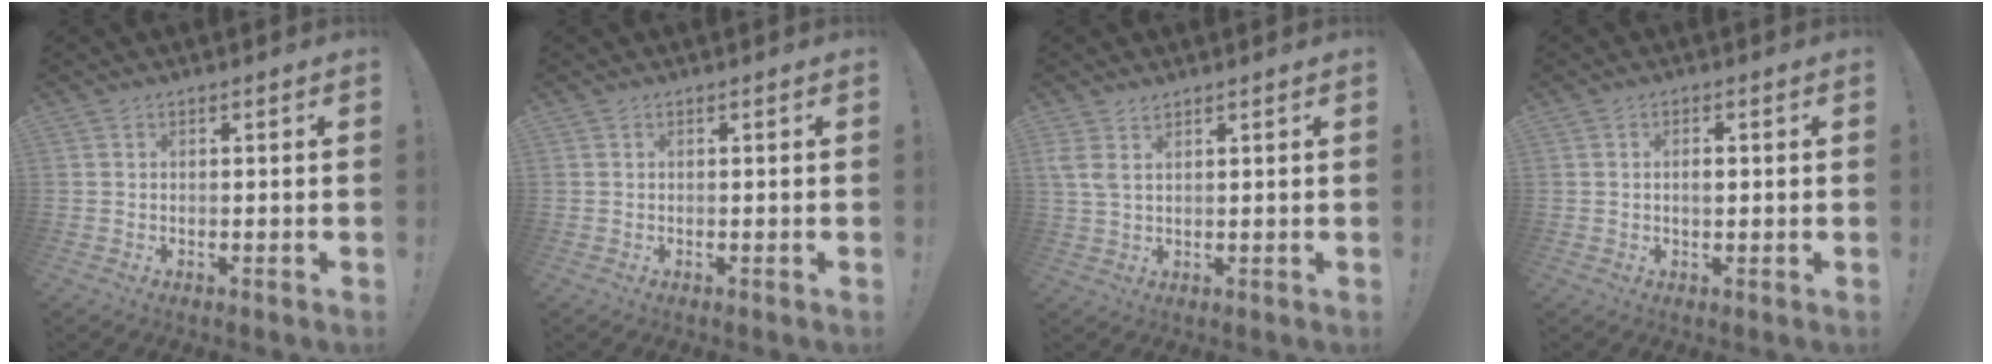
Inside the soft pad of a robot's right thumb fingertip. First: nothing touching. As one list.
[{"total": 0.0}, {"total": 3.4, "force": [2.1, 1.4, 2.3], "torque": [-0.042, -0.011, 0.039]}, {"total": 2.1, "force": [0.0, 1.0, 1.8], "torque": [-0.022, -0.001, -0.004]}]